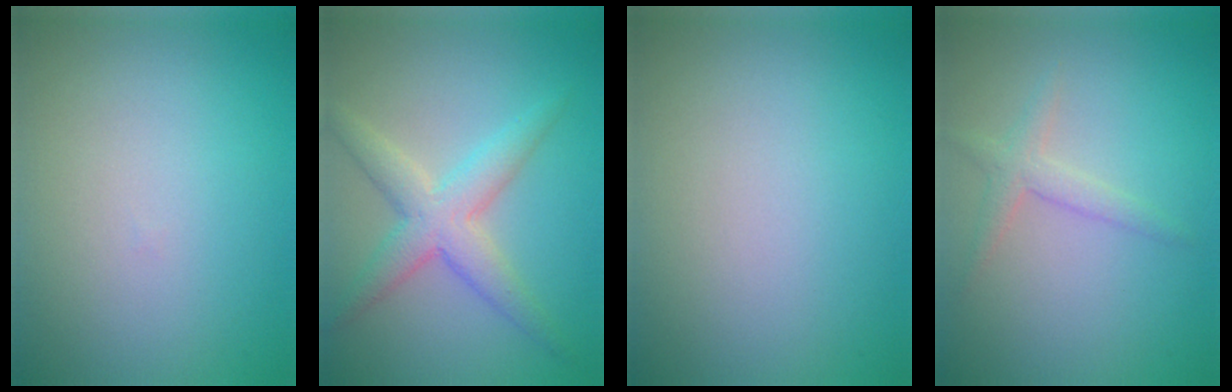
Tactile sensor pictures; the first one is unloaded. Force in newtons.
{"total": 4.2, "press": 4.2, "slide": 0.0}
{"total": 0.0}
{"total": 1.8, "press": 1.8, "slide": 0.1}